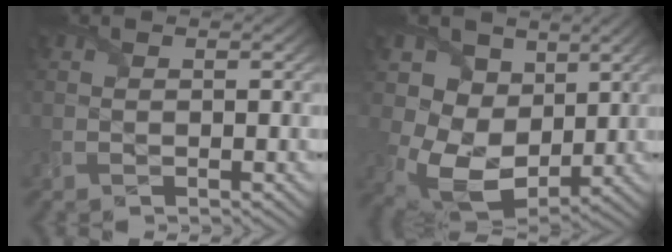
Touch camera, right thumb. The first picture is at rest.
{"total": 11.4, "force": [2.9, 8.8, 6.6], "torque": [-0.158, -0.004, 0.053]}